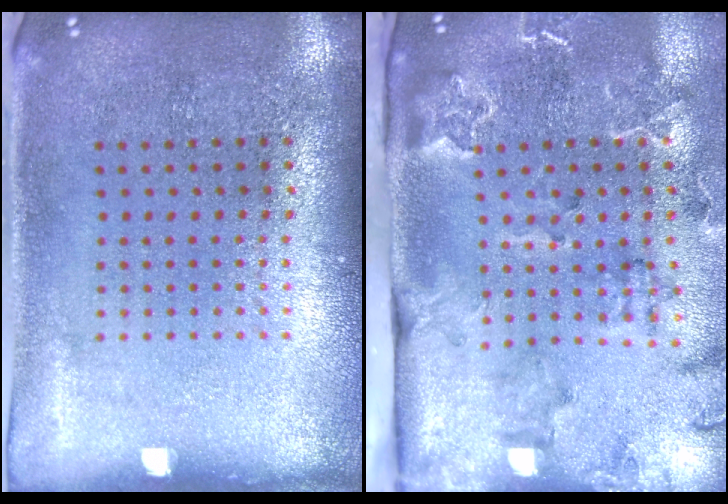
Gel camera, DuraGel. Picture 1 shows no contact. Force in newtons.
{"total": 2.5, "press": 2.4, "slide": 0.6}